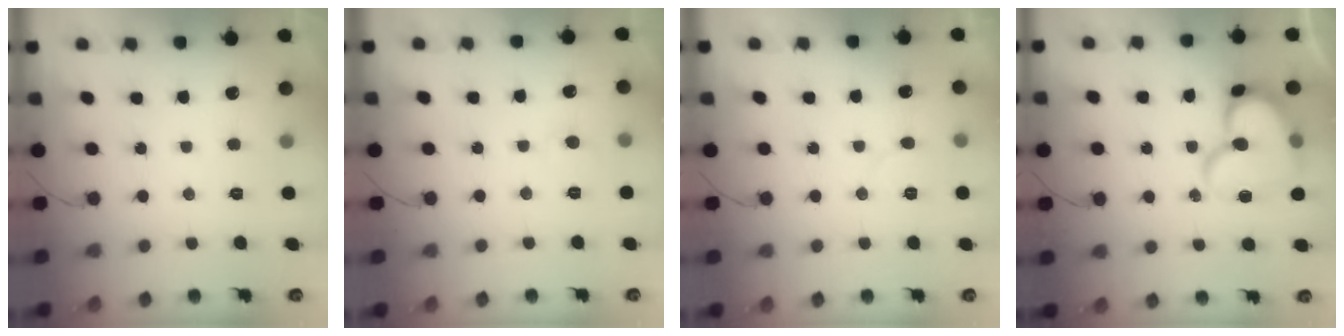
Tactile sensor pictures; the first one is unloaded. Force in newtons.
{"total": 4.3, "press": 4.2, "slide": 0.4}
{"total": 4.5, "press": 4.5, "slide": 0.4}
{"total": 16.6, "press": 16.6, "slide": 1.5}